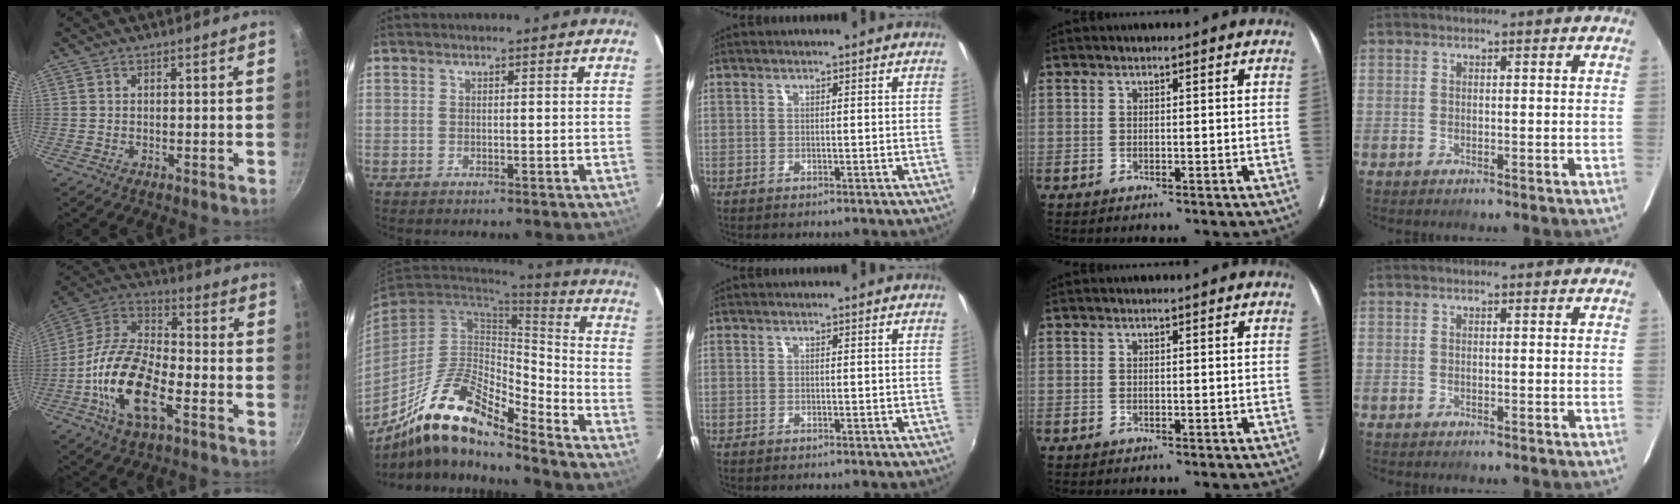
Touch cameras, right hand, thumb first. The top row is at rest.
{"thumb": {"total": 18.1, "force": [-6.3, 8.6, 14.6], "torque": [-0.274, 0.038, -0.139]}, "index": {"total": 17.5, "force": [-12.4, 4.8, 11.4], "torque": [-0.214, -0.013, -0.237]}}